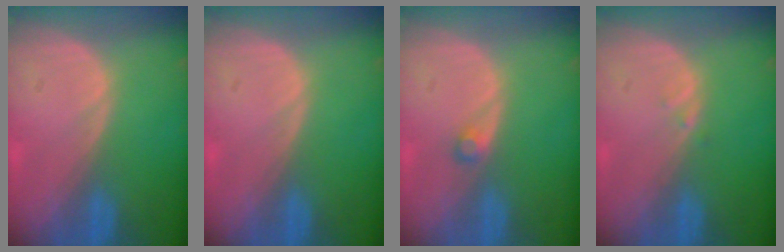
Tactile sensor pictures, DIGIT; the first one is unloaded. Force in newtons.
{"total": 0.0}
{"total": 1.3, "press": 1.2, "slide": 0.3}
{"total": 0.6, "press": 0.6, "slide": 0.1}